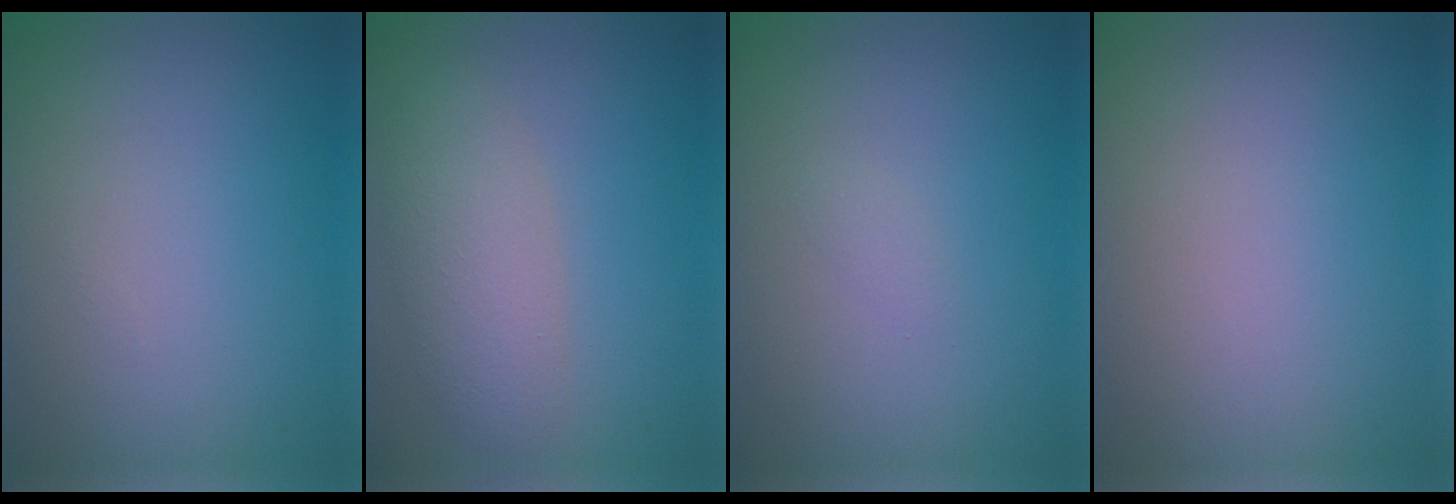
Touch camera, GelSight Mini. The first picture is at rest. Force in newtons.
{"total": 3.7, "press": 3.7, "slide": 0.0}
{"total": 0.6, "press": 0.5, "slide": 0.1}
{"total": 0.0}